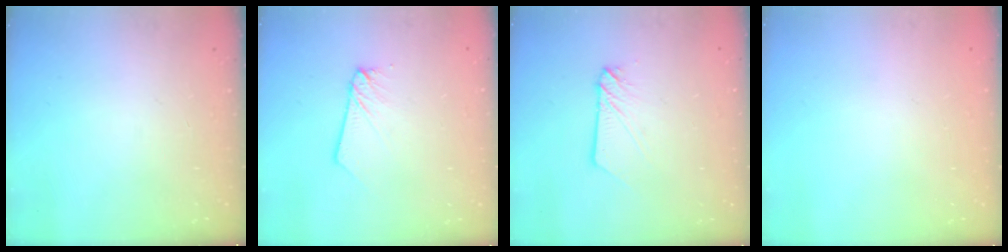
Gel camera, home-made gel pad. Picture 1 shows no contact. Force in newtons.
{"total": 2.5, "press": 2.5, "slide": 0.3}
{"total": 3.0, "press": 3.0, "slide": 0.2}
{"total": 0.0}